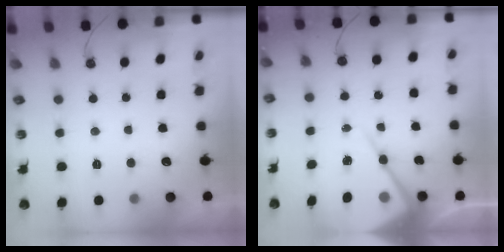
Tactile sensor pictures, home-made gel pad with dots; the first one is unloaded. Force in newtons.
{"total": 12.6, "press": 12.5, "slide": 1.1}